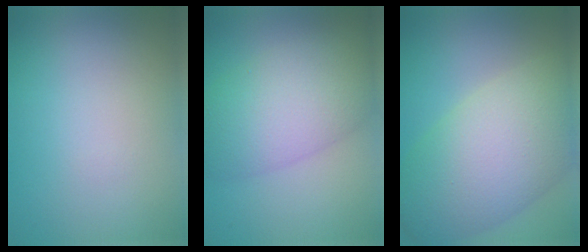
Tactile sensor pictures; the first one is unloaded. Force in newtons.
{"total": 7.7, "press": 7.7, "slide": 0.4}
{"total": 11.1, "press": 11.1, "slide": 0.7}